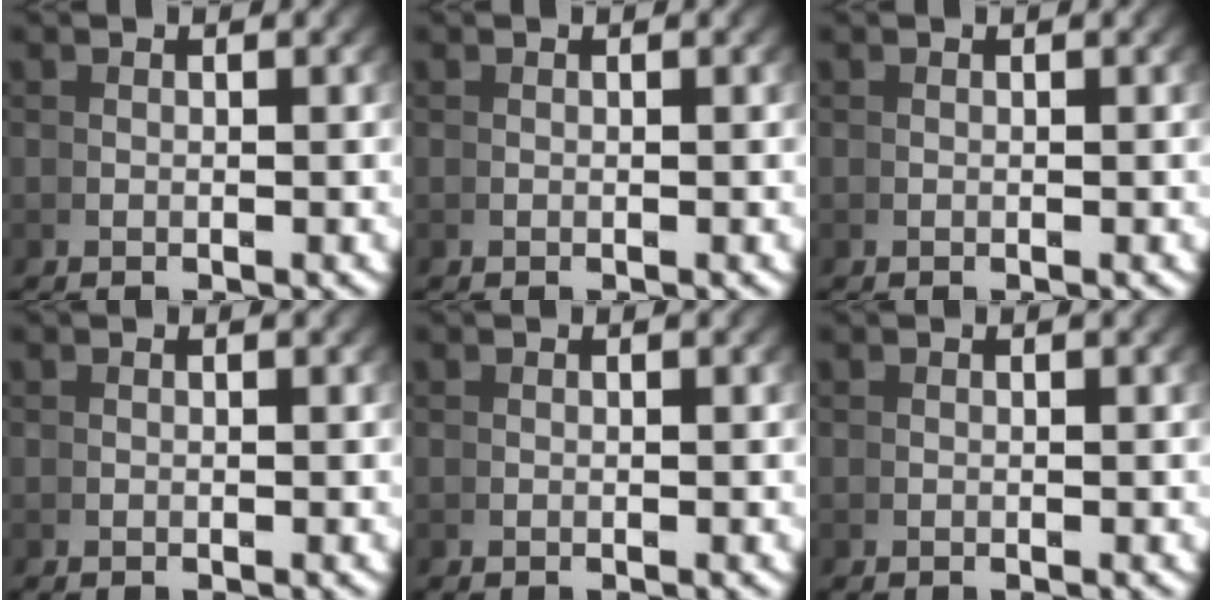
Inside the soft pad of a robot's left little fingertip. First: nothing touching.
{"total": 0.0}
{"total": 0.0}
{"total": 0.0}
{"total": 0.0}
{"total": 0.0}